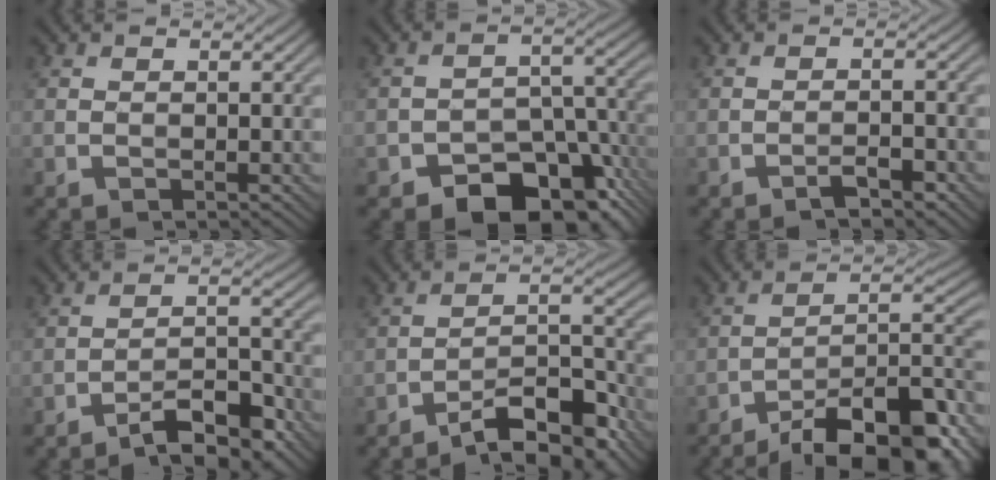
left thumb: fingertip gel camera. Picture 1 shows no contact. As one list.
[{"total": 11.5, "force": [-7.0, 6.4, 6.5], "torque": [-0.084, -0.011, -0.118]}, {"total": 2.2, "force": [-1.7, 0.5, 1.4], "torque": [-0.023, 0.005, -0.031]}, {"total": 7.1, "force": [-5.2, 1.8, 4.4], "torque": [-0.067, 0.013, -0.091]}, {"total": 9.7, "force": [-7.2, 2.6, 6.0], "torque": [-0.087, 0.016, -0.130]}, {"total": 16.6, "force": [-12.1, 5.2, 10.1], "torque": [-0.151, 0.005, -0.186]}]